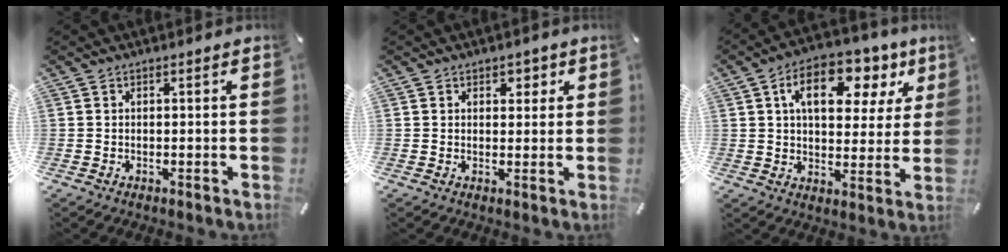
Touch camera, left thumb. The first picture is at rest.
{"total": 2.4, "force": [1.1, 2.0, 0.8], "torque": [0.005, -0.004, 0.012]}
{"total": 14.2, "force": [6.3, 8.5, 9.5], "torque": [-0.137, -0.020, 0.103]}